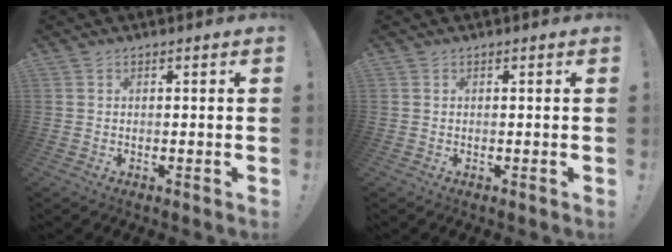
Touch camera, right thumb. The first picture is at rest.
{"total": 0.0}